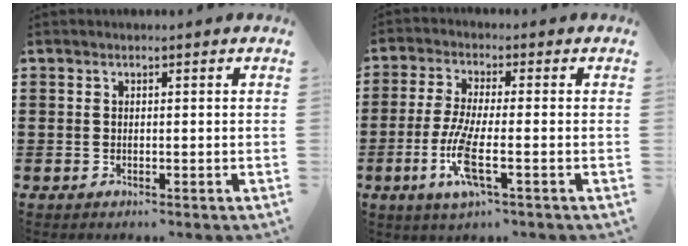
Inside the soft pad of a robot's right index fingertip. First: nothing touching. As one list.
[{"total": 7.9, "force": [-2.5, 1.5, 7.4], "torque": [-0.171, -0.021, -0.054]}]